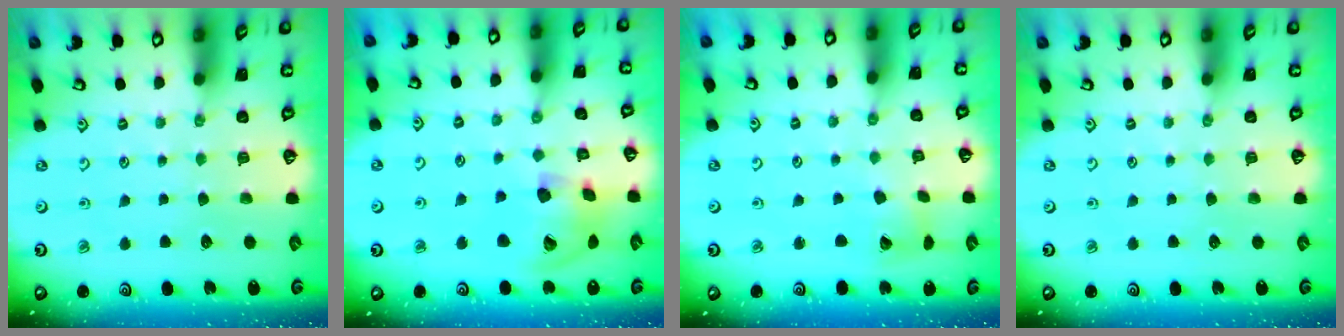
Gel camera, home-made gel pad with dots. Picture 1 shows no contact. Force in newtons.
{"total": 15.8, "press": 15.6, "slide": 2.4}
{"total": 6.1, "press": 6.0, "slide": 0.8}
{"total": 0.0}